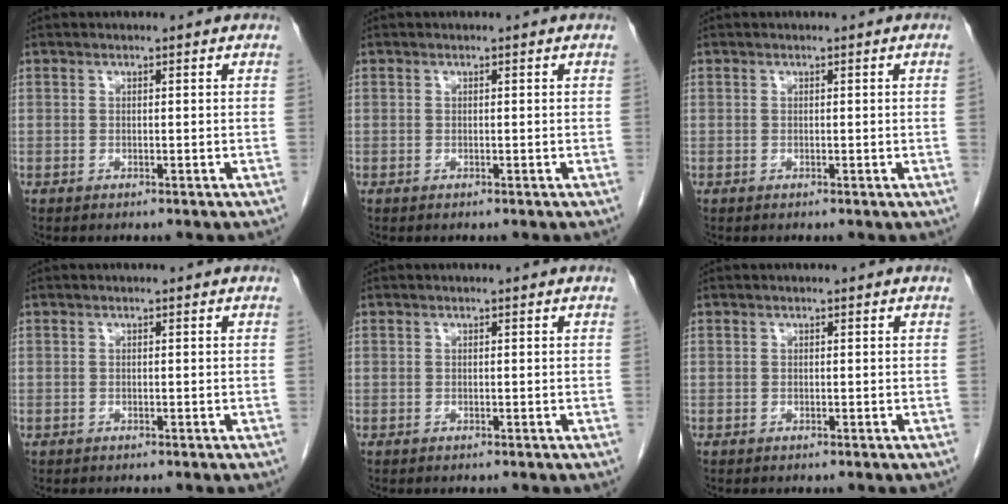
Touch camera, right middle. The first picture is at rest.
{"total": 0.0}
{"total": 0.7, "force": [0.0, 0.2, -0.6], "torque": [0.006, 0.003, -0.001]}
{"total": 0.0}
{"total": 0.0}
{"total": 0.0}